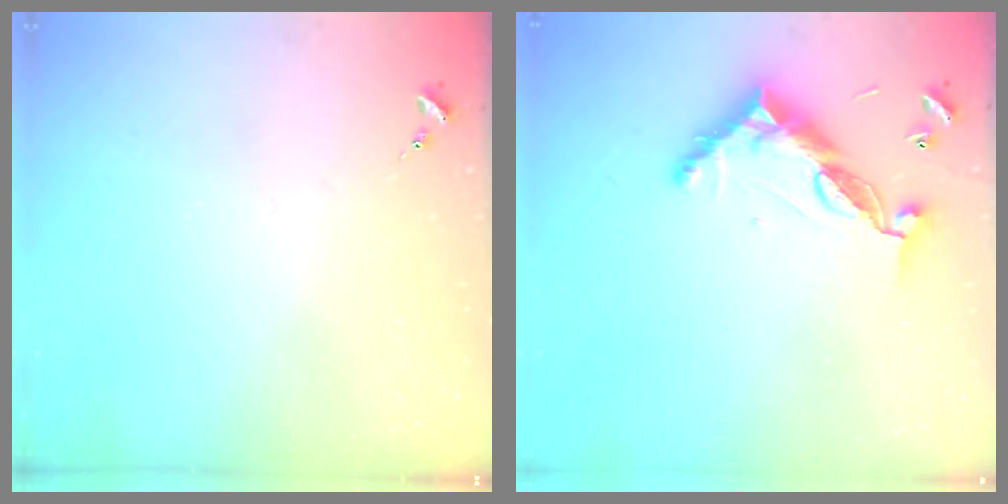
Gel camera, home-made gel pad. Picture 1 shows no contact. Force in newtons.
{"total": 11.5, "press": 11.4, "slide": 1.0}